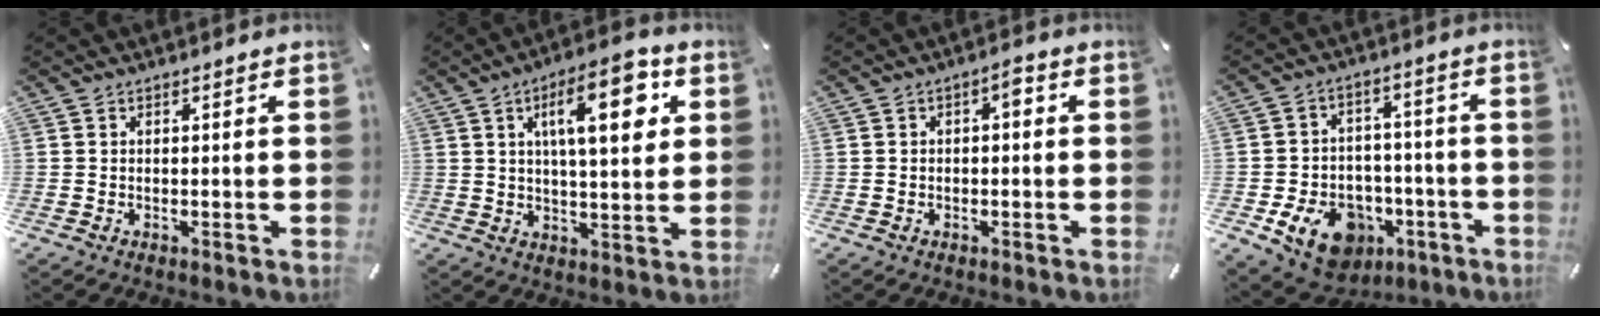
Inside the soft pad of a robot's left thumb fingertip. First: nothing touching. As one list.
[{"total": 15.1, "force": [5.3, 5.4, 13.1], "torque": [-0.197, -0.008, 0.078]}, {"total": 2.8, "force": [-0.3, 1.4, 2.4], "torque": [-0.038, 0.010, -0.012]}, {"total": 13.3, "force": [-5.7, 10.0, 6.6], "torque": [-0.095, 0.039, -0.088]}]